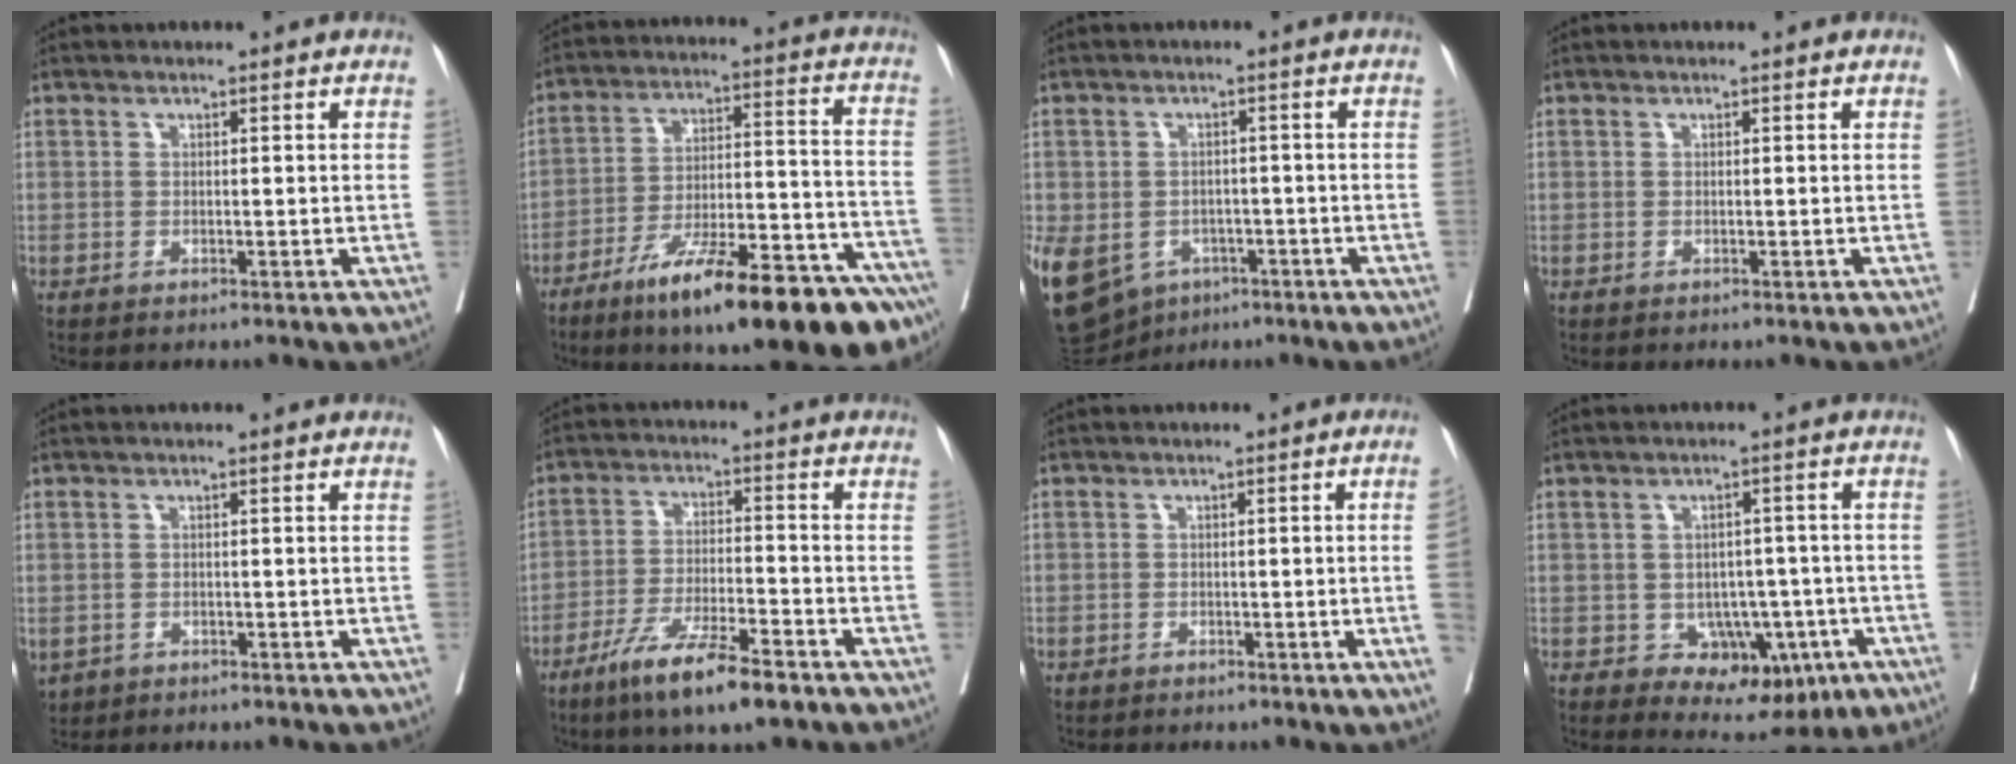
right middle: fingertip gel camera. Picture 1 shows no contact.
{"total": 23.6, "force": [-15.4, 3.4, 17.5], "torque": [-0.201, 0.010, -0.243]}
{"total": 26.6, "force": [-11.2, 21.0, 11.9], "torque": [-0.393, -0.019, -0.155]}
{"total": 0.0}
{"total": 4.0, "force": [-1.9, 3.1, 1.4], "torque": [-0.042, -0.003, -0.026]}
{"total": 11.0, "force": [-7.3, 1.4, 8.2], "torque": [-0.150, -0.022, -0.127]}
{"total": 3.5, "force": [-0.8, -0.8, 3.3], "torque": [-0.041, 0.002, -0.012]}
{"total": 9.5, "force": [-3.6, 6.7, 5.8], "torque": [-0.055, 0.017, -0.035]}